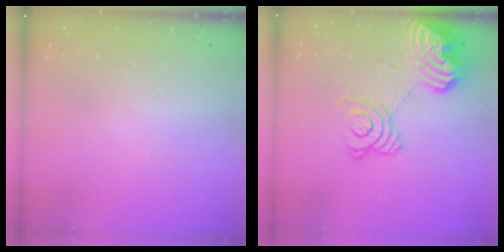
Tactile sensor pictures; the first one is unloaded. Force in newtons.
{"total": 18.4, "press": 18.2, "slide": 2.6}